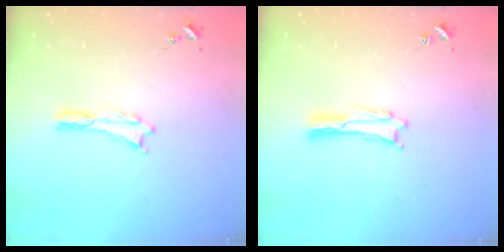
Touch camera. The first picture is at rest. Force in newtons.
{"total": 0.0}